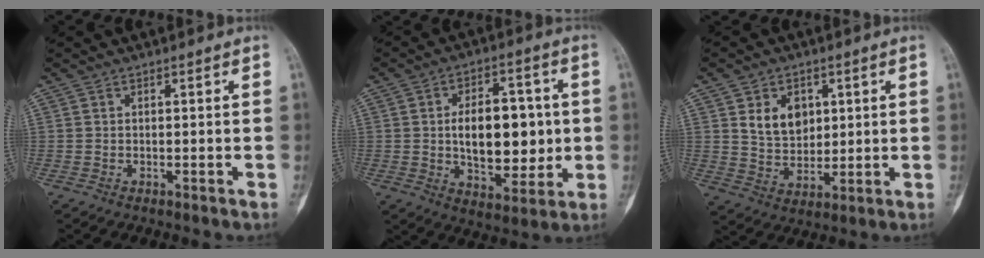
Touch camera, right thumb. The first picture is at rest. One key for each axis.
{"total": 15.3, "fx": 0.3, "fy": 8.7, "fz": 12.6, "tx": -0.150, "ty": 0.003, "tz": 0.011}
{"total": 8.5, "fx": 2.7, "fy": 6.2, "fz": 5.1, "tx": -0.054, "ty": -0.019, "tz": 0.056}